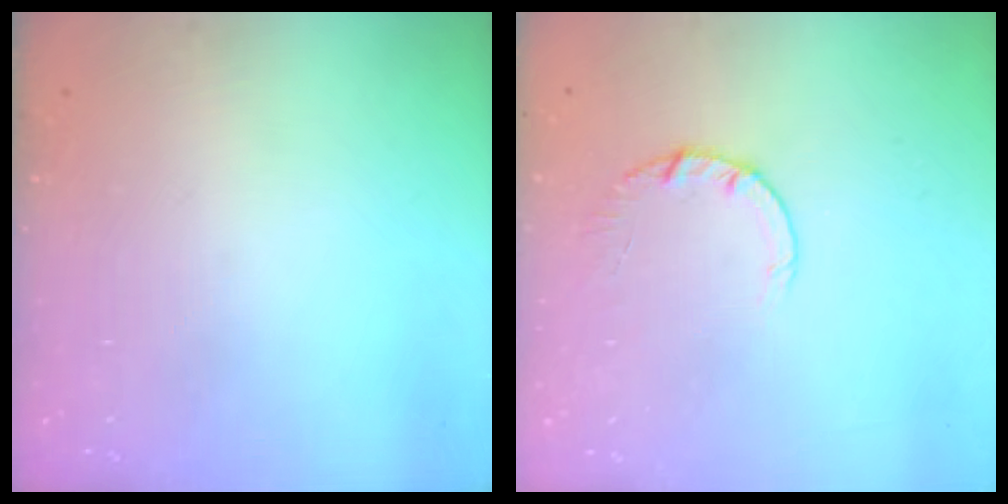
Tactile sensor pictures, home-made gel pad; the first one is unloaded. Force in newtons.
{"total": 2.7, "press": 2.7, "slide": 0.4}